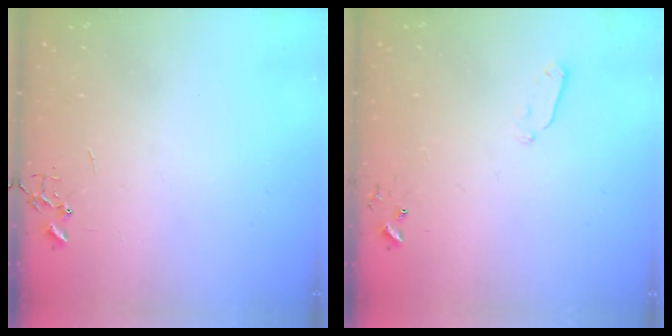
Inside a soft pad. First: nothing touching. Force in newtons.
{"total": 4.6, "press": 4.5, "slide": 0.9}